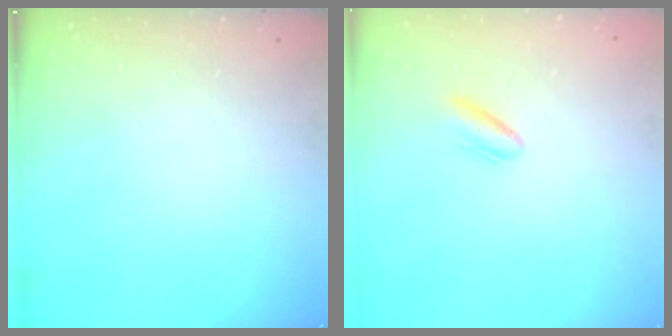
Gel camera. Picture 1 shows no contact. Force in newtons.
{"total": 4.2, "press": 3.9, "slide": 1.6}